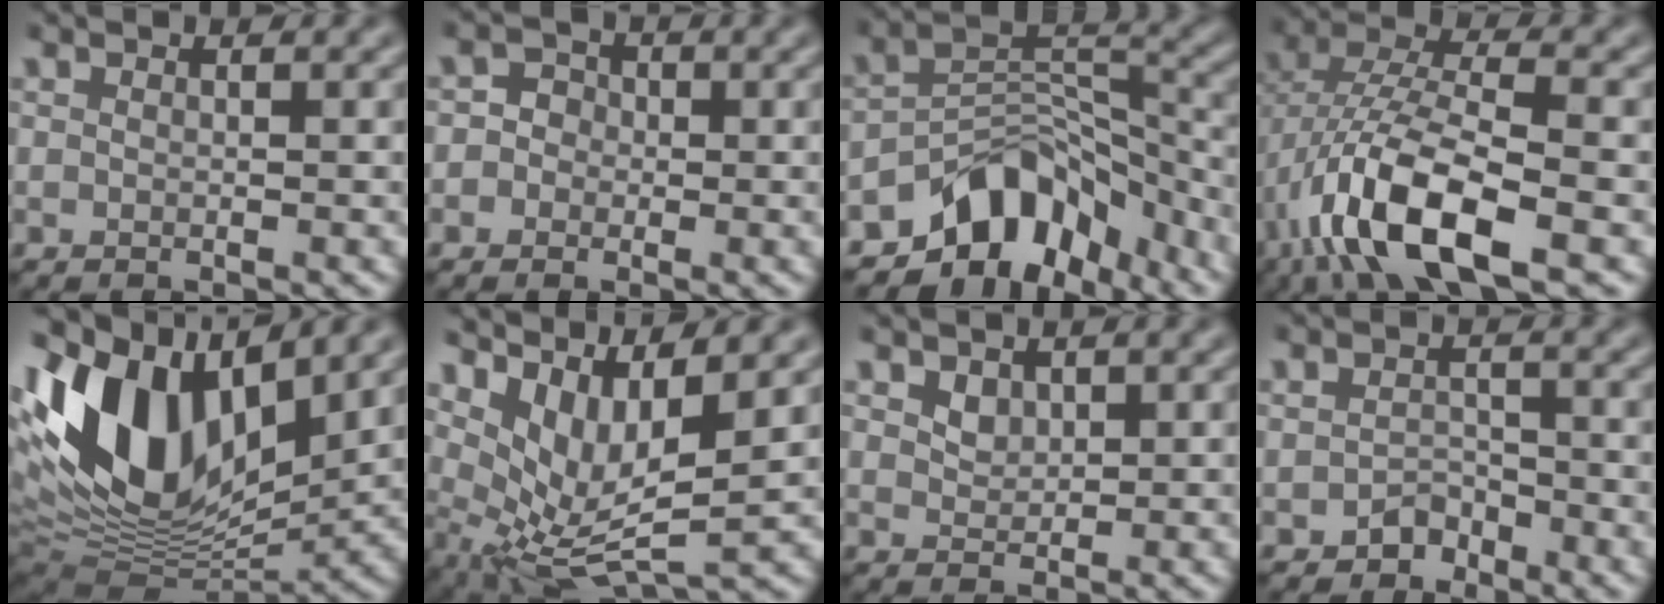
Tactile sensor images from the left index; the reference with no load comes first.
{"total": 1.6, "force": [-1.0, 1.2, 0.1], "torque": [0.016, 0.002, -0.019]}
{"total": 8.0, "force": [-6.2, 4.0, 3.1], "torque": [-0.018, -0.001, -0.103]}
{"total": 10.1, "force": [-4.8, 3.2, 8.2], "torque": [-0.164, 0.011, -0.091]}
{"total": 14.6, "force": [3.8, 8.1, 11.5], "torque": [-0.229, 0.016, 0.072]}
{"total": 6.9, "force": [2.7, 2.4, 5.9], "torque": [-0.114, -0.005, 0.063]}
{"total": 1.4, "force": [0.7, 1.1, 0.6], "torque": [-0.017, 0.002, 0.021]}
{"total": 1.9, "force": [-1.8, 0.7, 0.0], "torque": [0.009, 0.006, -0.027]}